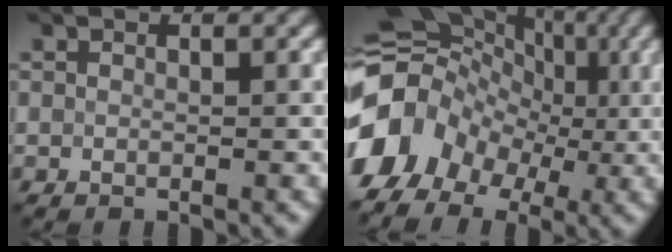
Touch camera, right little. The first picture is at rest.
{"total": 11.0, "force": [-1.8, 8.8, 6.4], "torque": [-0.126, 0.006, -0.042]}